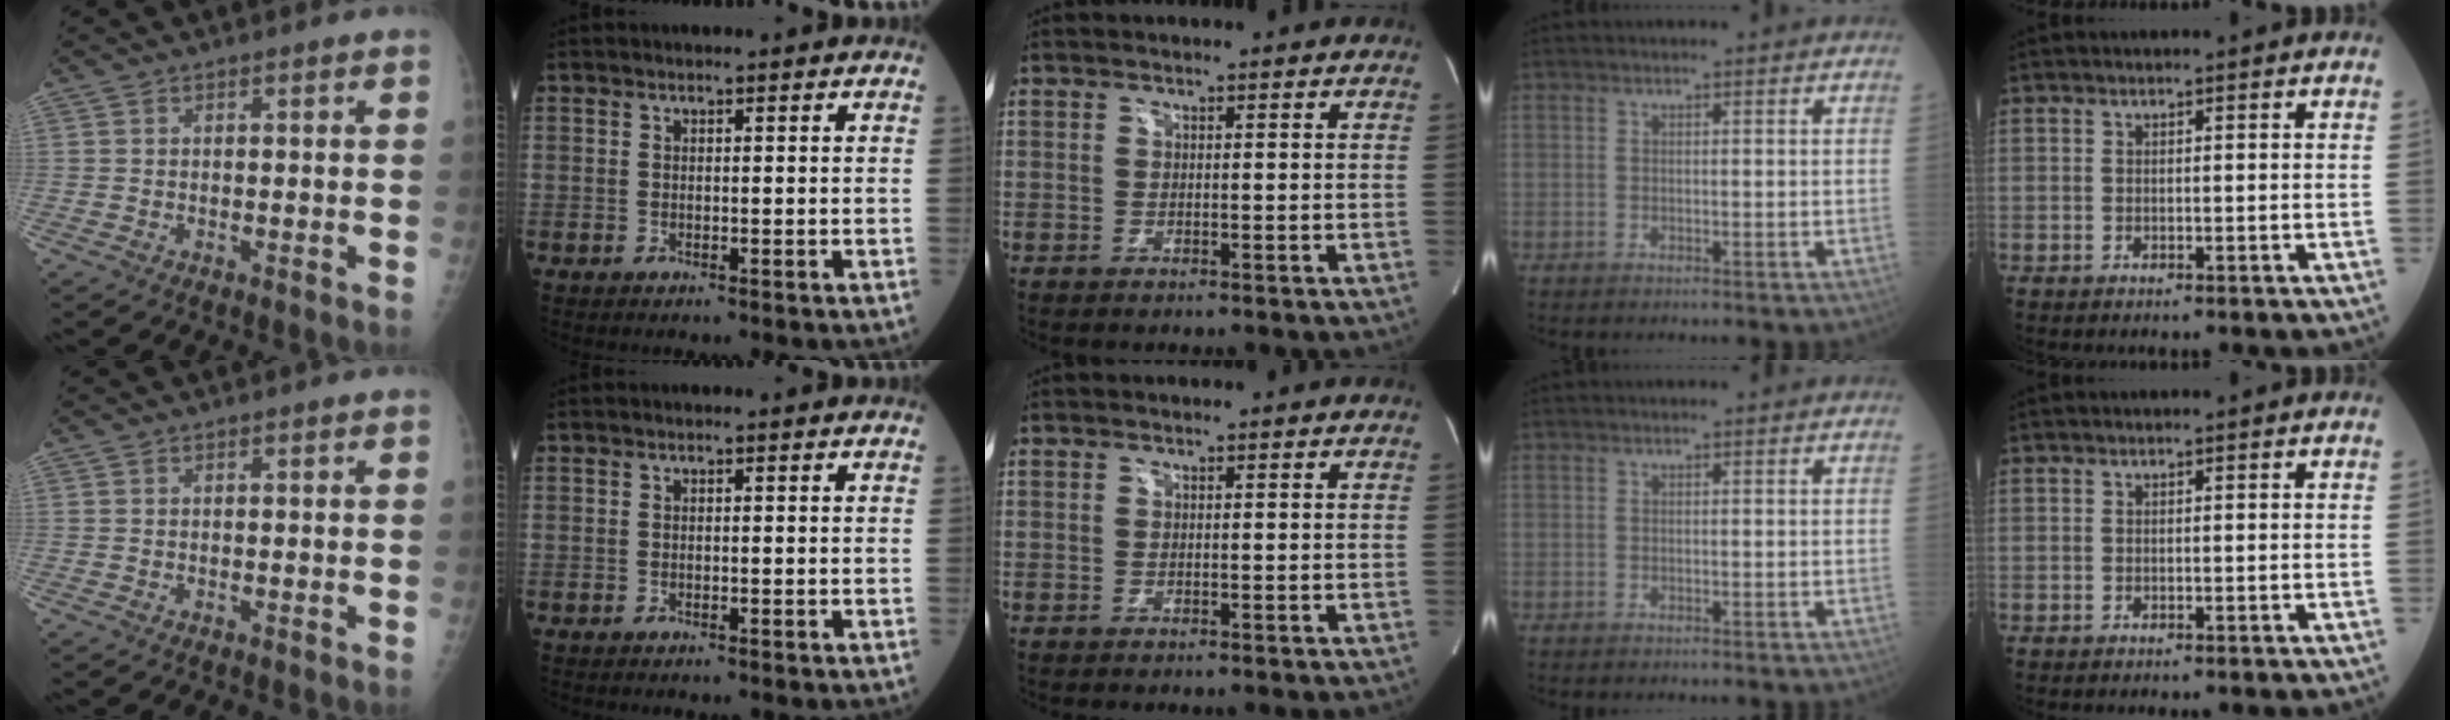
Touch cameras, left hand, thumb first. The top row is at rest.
{}